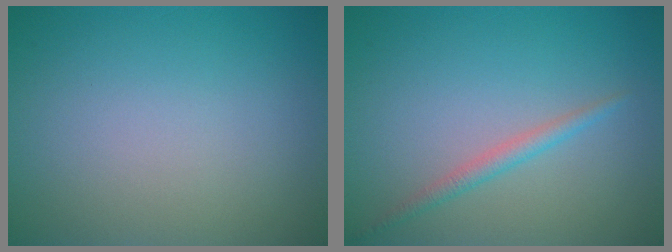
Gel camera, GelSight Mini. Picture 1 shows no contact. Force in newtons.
{"total": 1.5, "press": 1.5, "slide": 0.1}